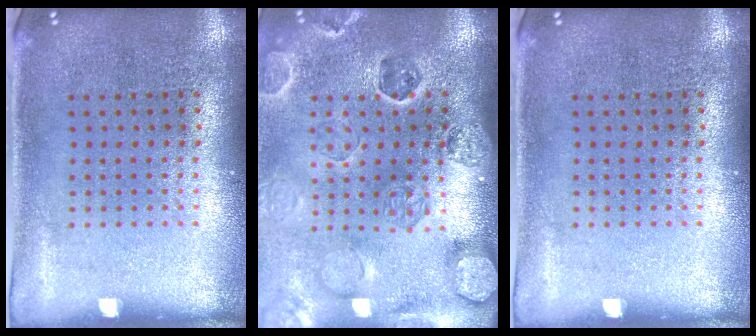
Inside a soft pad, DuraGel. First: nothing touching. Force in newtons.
{"total": 2.6, "press": 2.6, "slide": 0.3}
{"total": 0.0}